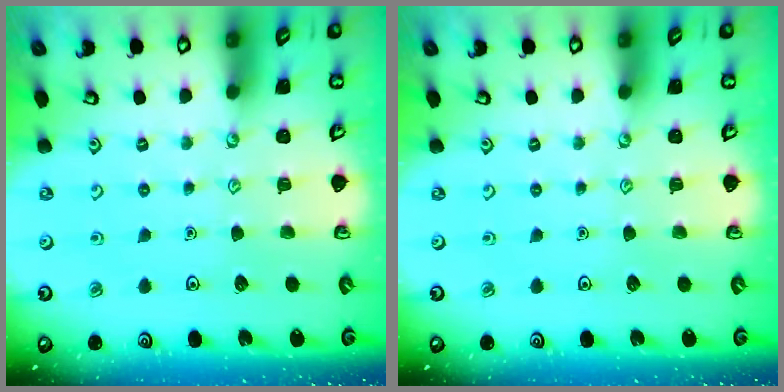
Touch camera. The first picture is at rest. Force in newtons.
{"total": 0.0}